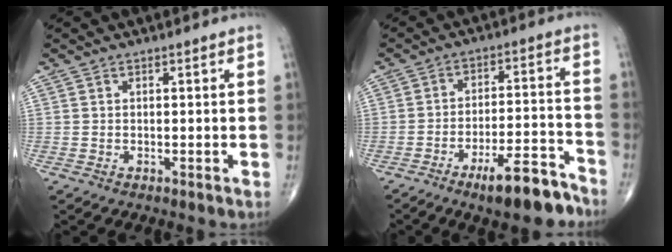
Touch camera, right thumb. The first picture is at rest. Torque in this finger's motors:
{"motor_torque": [2.00, 0.32, -0.01, -0.24, 0.28]}